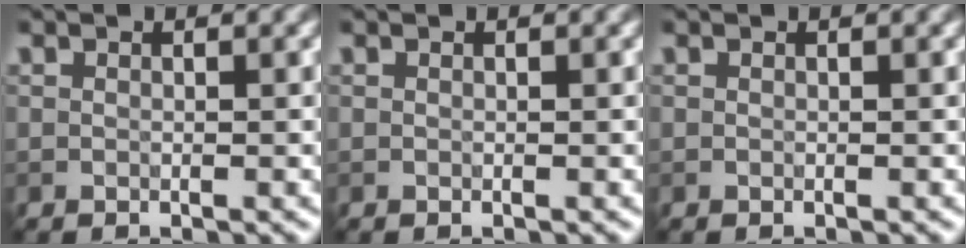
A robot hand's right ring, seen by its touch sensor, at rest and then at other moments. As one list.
[{"total": 0.0}, {"total": 0.0}]